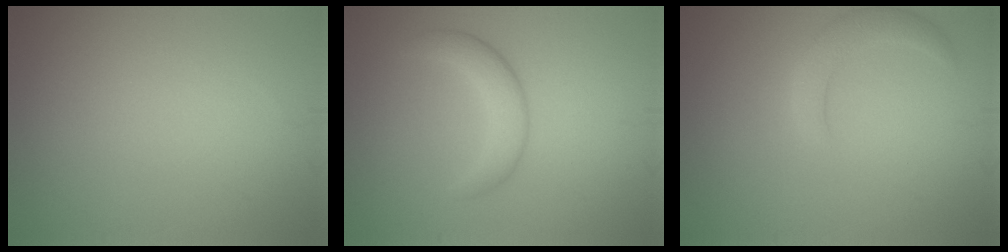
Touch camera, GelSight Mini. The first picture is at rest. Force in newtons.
{"total": 2.7, "press": 2.7, "slide": 0.1}
{"total": 2.5, "press": 2.5, "slide": 0.2}